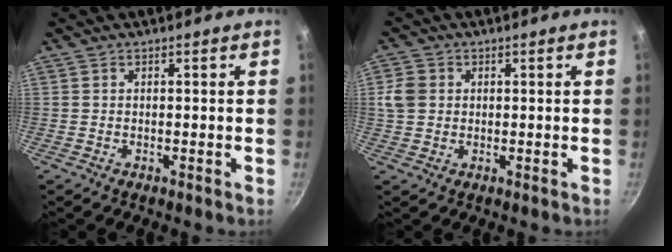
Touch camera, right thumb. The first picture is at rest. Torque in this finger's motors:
{"motor_torque": [0.41, 0.52, 0.66, -0.54, 0.17]}